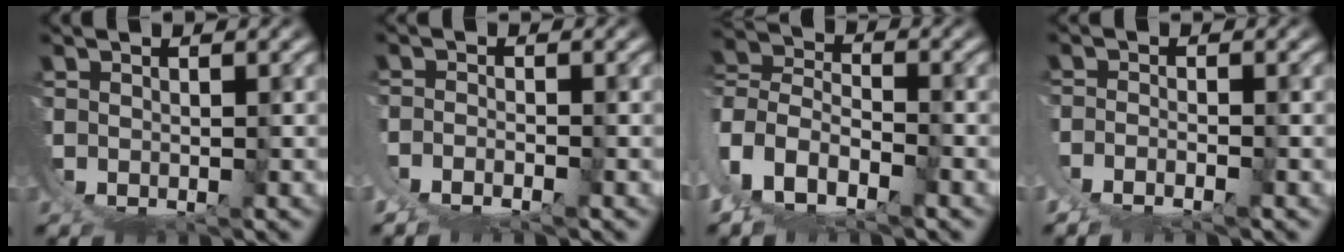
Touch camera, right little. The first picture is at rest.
{"total": 2.7, "force": [-0.6, 2.1, 1.7], "torque": [-0.032, -0.006, -0.010]}
{"total": 11.3, "force": [2.3, 9.7, 5.2], "torque": [-0.160, -0.027, 0.024]}
{"total": 3.0, "force": [-0.6, 2.2, 2.0], "torque": [-0.041, -0.010, -0.008]}